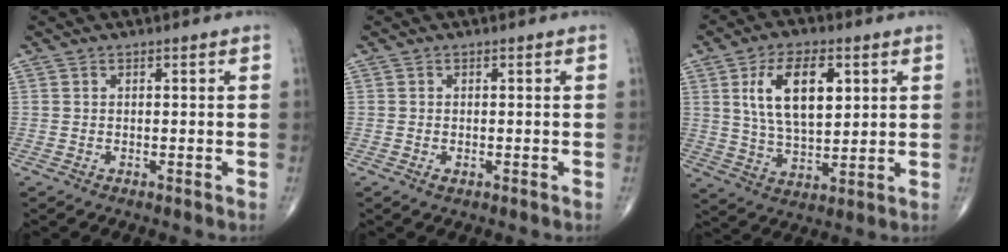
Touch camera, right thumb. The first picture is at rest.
{"total": 0.9, "force": [-0.3, 0.4, 0.7], "torque": [-0.012, -0.001, -0.006]}
{"total": 13.5, "force": [4.0, 6.8, 10.9], "torque": [-0.179, -0.014, 0.079]}